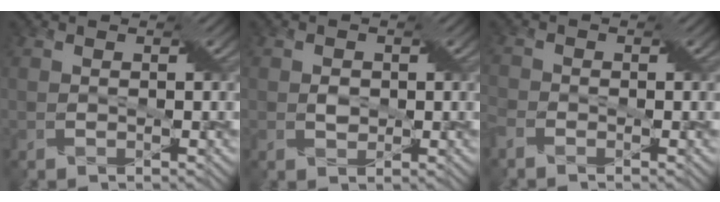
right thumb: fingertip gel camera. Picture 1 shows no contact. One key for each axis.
{"total": 1.6, "fx": -0.1, "fy": 1.3, "fz": 0.8, "tx": -0.021, "ty": -0.003, "tz": -0.002}
{"total": 2.3, "fx": -1.9, "fy": 1.1, "fz": 0.8, "tx": -0.026, "ty": -0.005, "tz": -0.050}